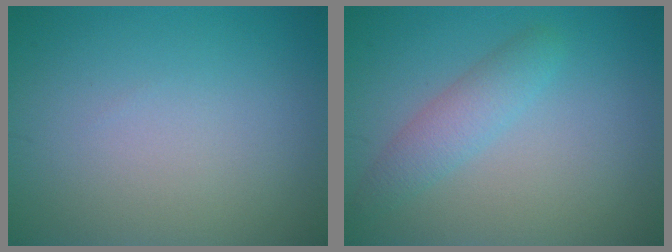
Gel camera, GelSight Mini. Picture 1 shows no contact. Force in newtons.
{"total": 2.5, "press": 2.5, "slide": 0.1}